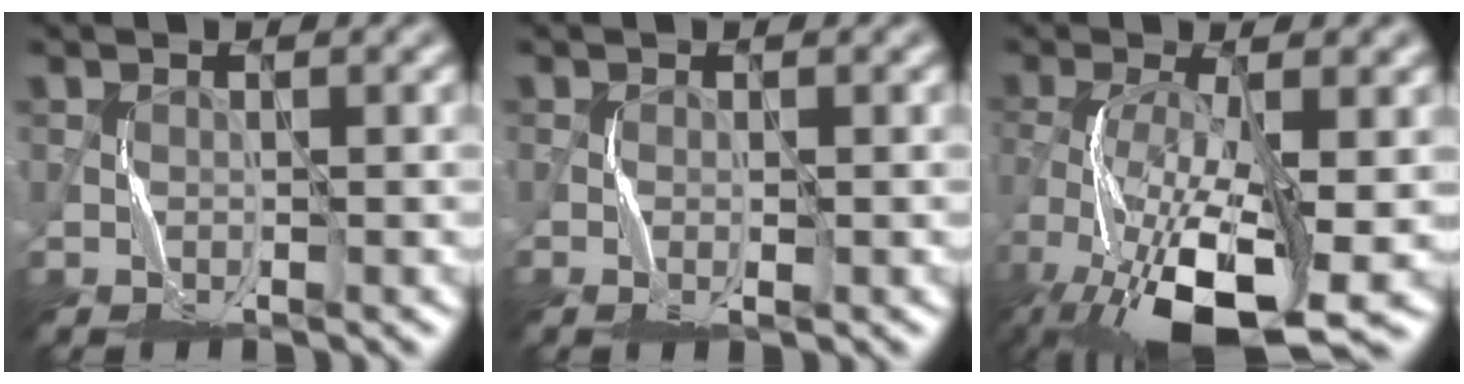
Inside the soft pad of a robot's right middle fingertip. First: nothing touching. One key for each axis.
{"total": 0.7, "fx": -0.2, "fy": 0.2, "fz": 0.6, "tx": -0.013, "ty": -0.002, "tz": -0.005}
{"total": 12.0, "fx": -5.8, "fy": 3.8, "fz": 9.8, "tx": -0.191, "ty": -0.019, "tz": -0.099}